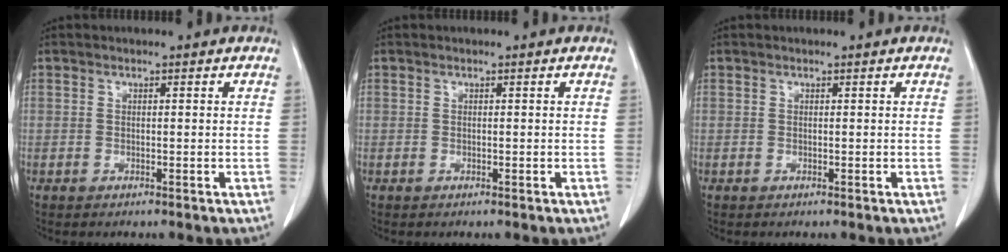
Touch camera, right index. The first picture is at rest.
{"total": 0.0}
{"total": 0.0}